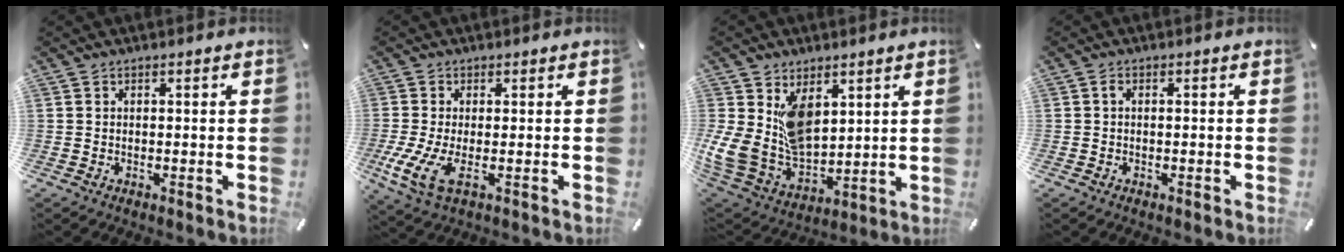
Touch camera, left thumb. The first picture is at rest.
{"total": 7.4, "force": [-1.2, 2.7, 6.8], "torque": [-0.159, -0.025, -0.021]}
{"total": 14.7, "force": [4.6, 10.8, 8.9], "torque": [-0.192, -0.035, 0.092]}
{"total": 0.9, "force": [-0.2, 0.4, 0.8], "torque": [-0.016, 0.002, -0.005]}